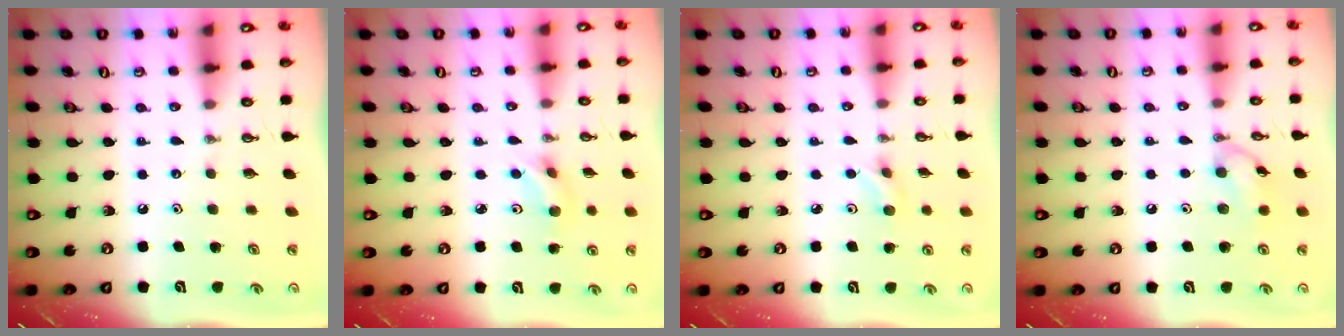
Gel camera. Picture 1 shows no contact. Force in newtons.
{"total": 5.4, "press": 5.4, "slide": 0.9}
{"total": 3.6, "press": 3.6, "slide": 0.6}
{"total": 8.4, "press": 8.4, "slide": 0.4}